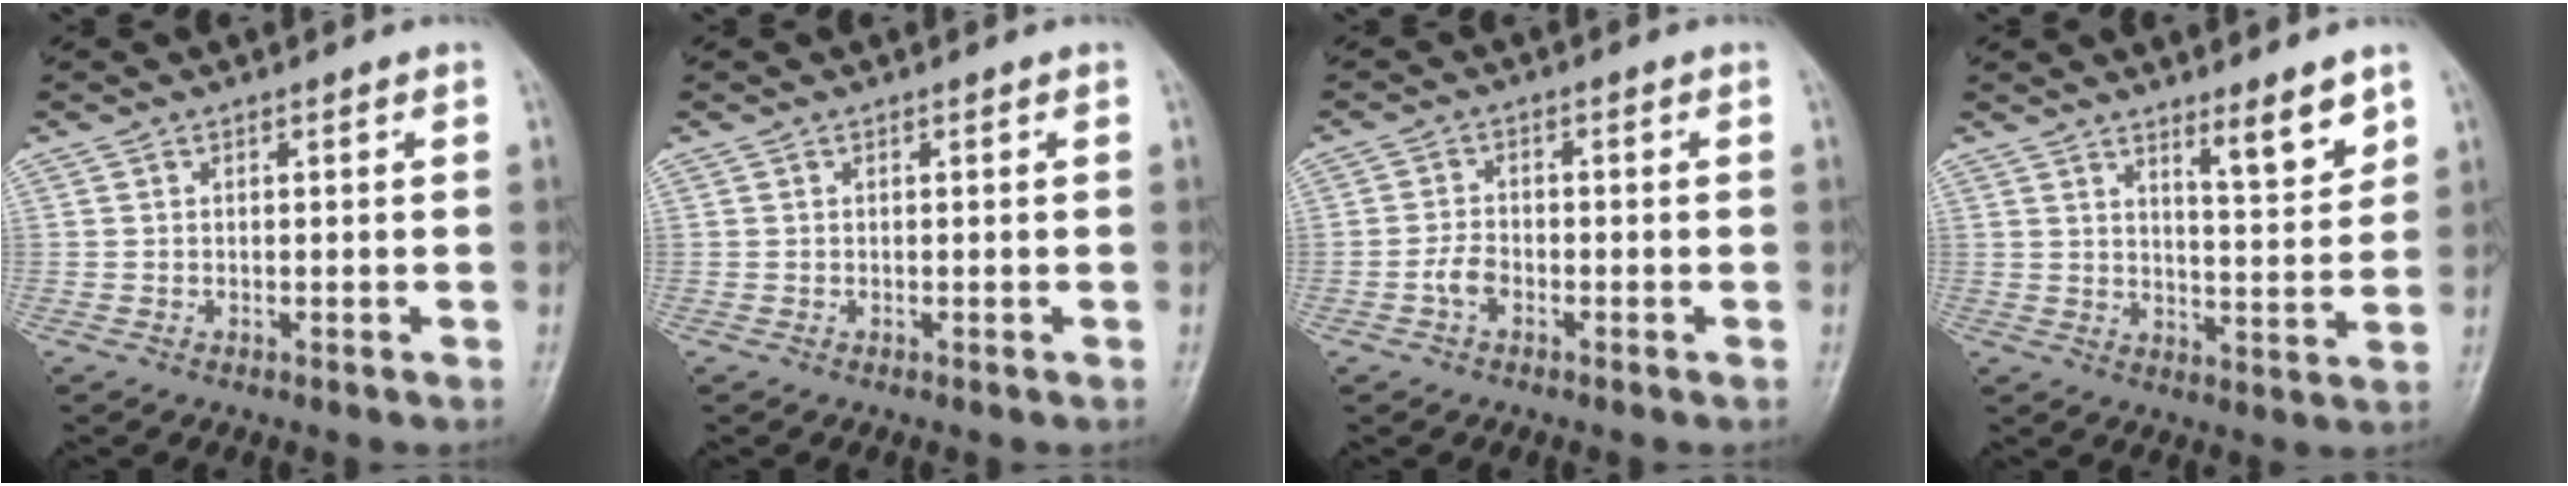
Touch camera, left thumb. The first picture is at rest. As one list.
[{"total": 0.0}, {"total": 2.9, "force": [-1.4, 1.8, 1.8], "torque": [-0.031, 0.012, -0.031]}, {"total": 7.6, "force": [5.2, 1.3, 5.4], "torque": [-0.072, -0.045, 0.080]}]